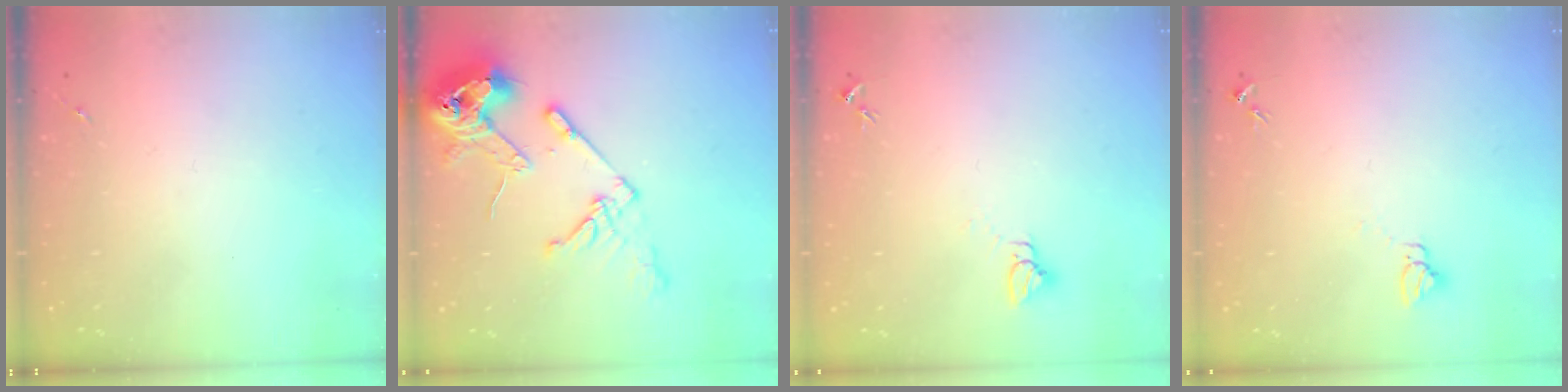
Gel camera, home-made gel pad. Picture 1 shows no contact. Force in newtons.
{"total": 17.0, "press": 16.9, "slide": 1.9}
{"total": 2.7, "press": 2.7, "slide": 0.1}
{"total": 3.2, "press": 3.2, "slide": 0.2}